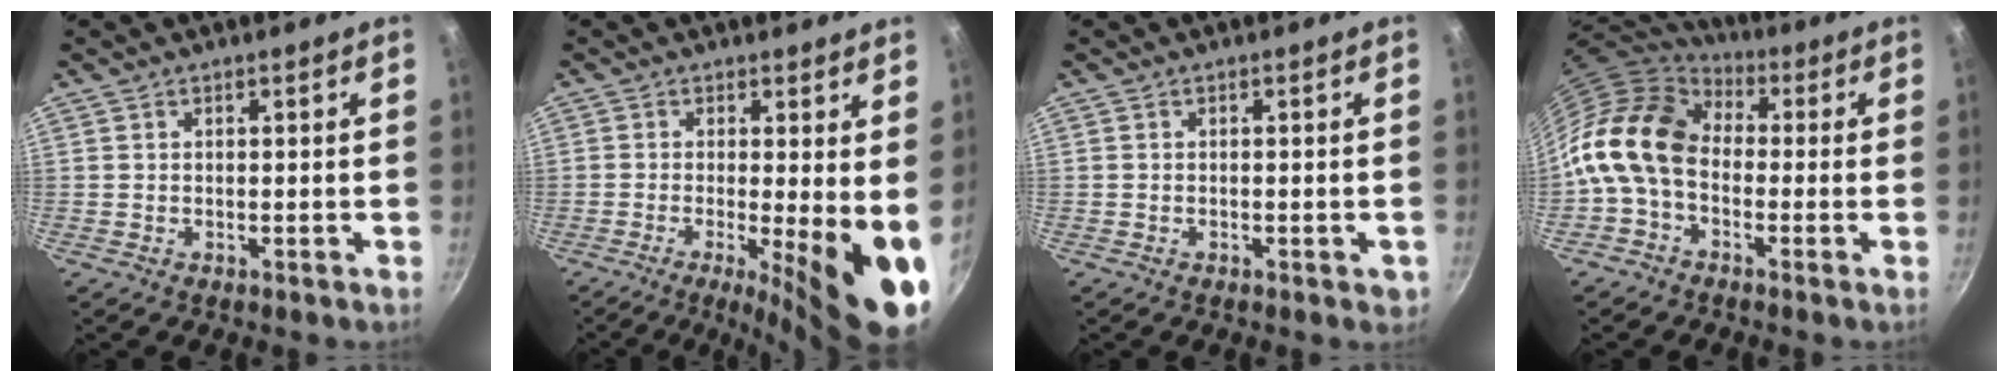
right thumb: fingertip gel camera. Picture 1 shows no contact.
{"total": 12.0, "force": [-1.8, 2.5, 11.6], "torque": [-0.144, -0.017, -0.025]}
{"total": 1.9, "force": [-0.8, 1.0, 1.5], "torque": [-0.014, 0.001, -0.008]}
{"total": 15.6, "force": [-0.9, 11.1, 10.9], "torque": [-0.192, 0.038, -0.041]}